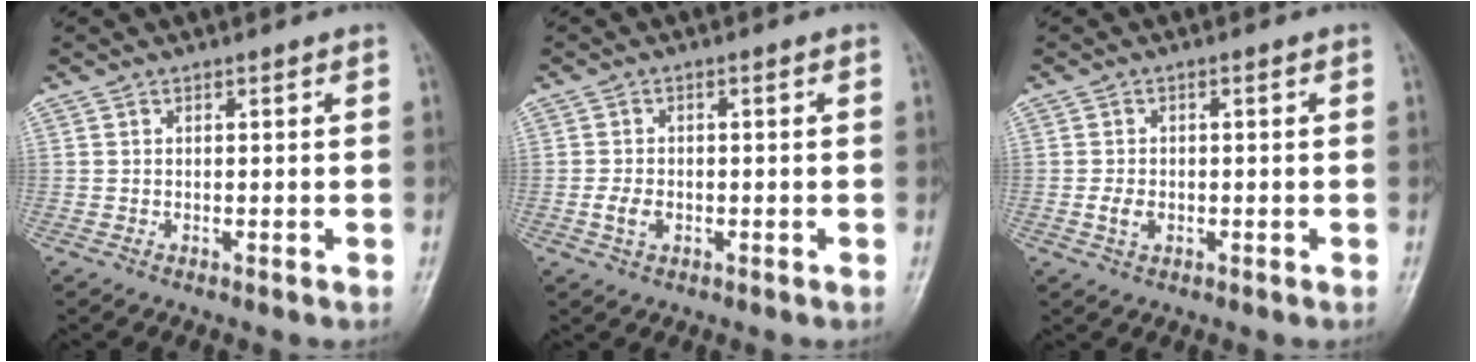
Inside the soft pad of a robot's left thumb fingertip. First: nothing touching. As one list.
[{"total": 2.9, "force": [-0.9, 1.9, 2.0], "torque": [-0.041, 0.007, -0.017]}, {"total": 2.5, "force": [-0.6, 1.7, 1.8], "torque": [-0.034, 0.004, -0.012]}]